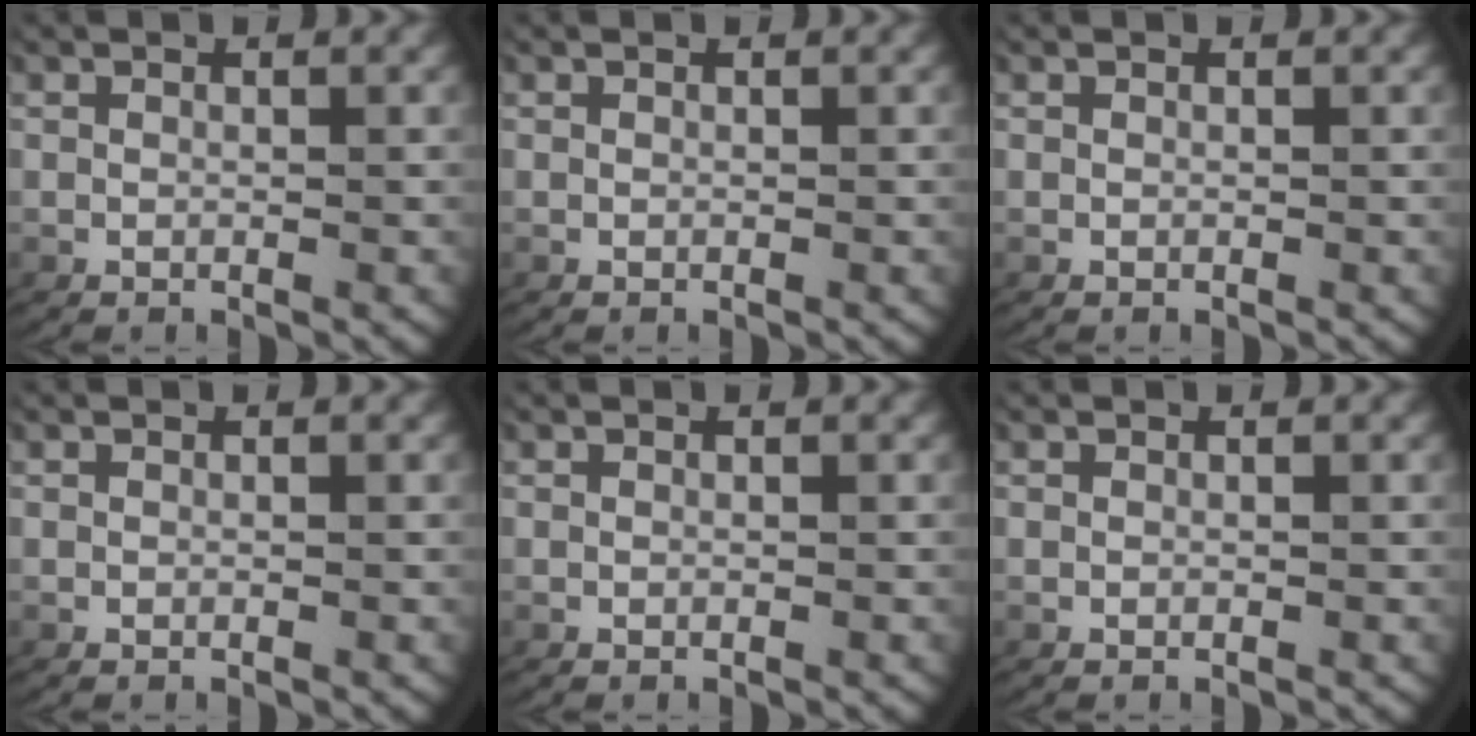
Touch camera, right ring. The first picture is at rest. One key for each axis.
{"total": 0.0}
{"total": 0.0}
{"total": 0.0}
{"total": 0.0}
{"total": 0.0}